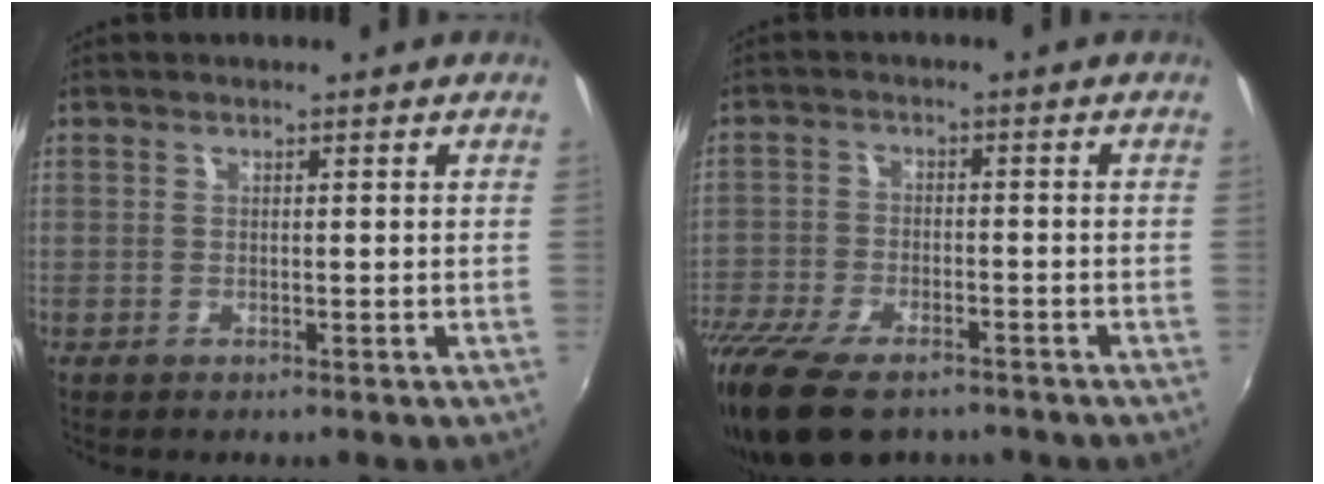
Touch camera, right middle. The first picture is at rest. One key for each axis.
{"total": 14.9, "fx": -10.9, "fy": 6.2, "fz": 8.0, "tx": -0.193, "ty": -0.047, "tz": -0.192}